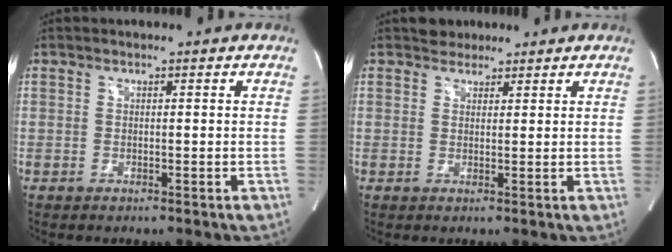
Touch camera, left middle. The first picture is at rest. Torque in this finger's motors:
{"motor_torque": [0.11, -0.09, -0.08, 0.01]}